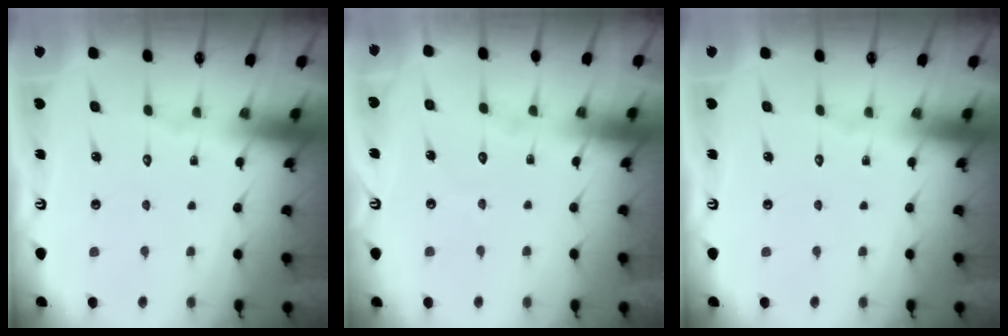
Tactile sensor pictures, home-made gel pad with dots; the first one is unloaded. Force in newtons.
{"total": 2.7, "press": 2.7, "slide": 0.2}
{"total": 0.0}